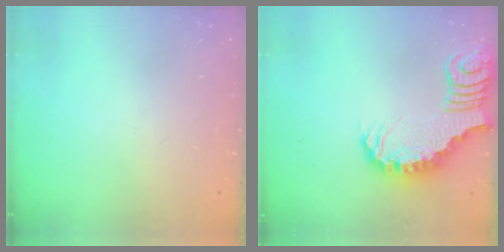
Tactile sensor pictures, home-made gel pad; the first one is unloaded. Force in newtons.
{"total": 2.6, "press": 2.5, "slide": 0.5}